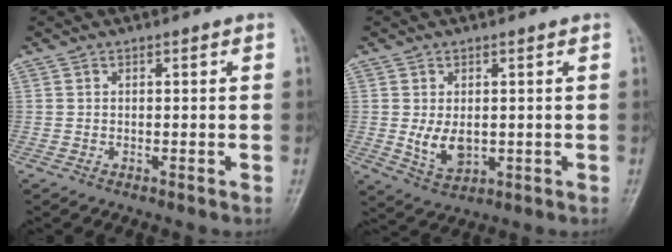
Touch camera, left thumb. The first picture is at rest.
{"total": 5.4, "force": [0.1, 3.5, 4.1], "torque": [-0.062, -0.013, 0.015]}